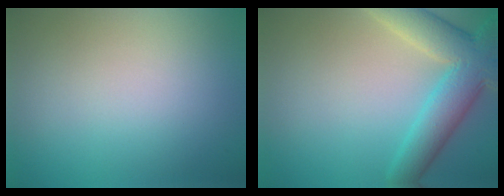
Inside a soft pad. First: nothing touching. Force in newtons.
{"total": 7.0, "press": 7.0, "slide": 0.4}